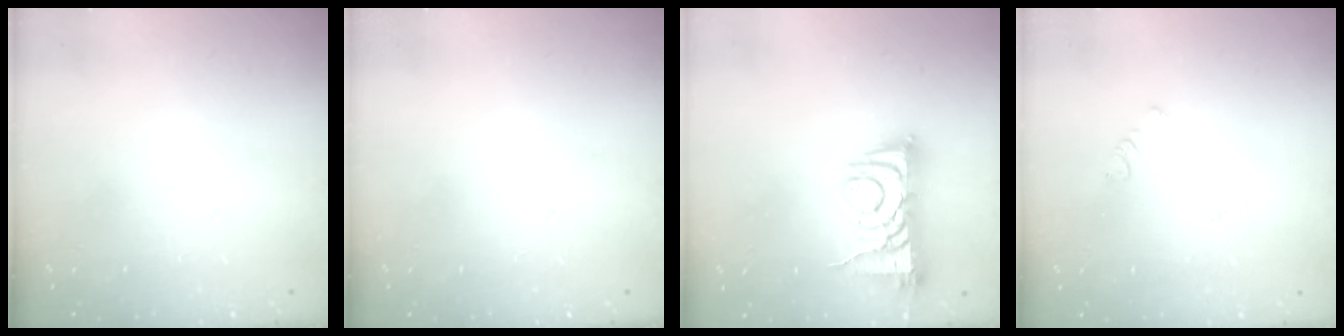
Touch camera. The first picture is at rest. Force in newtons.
{"total": 0.0}
{"total": 8.4, "press": 8.3, "slide": 0.9}
{"total": 1.9, "press": 1.9, "slide": 0.4}